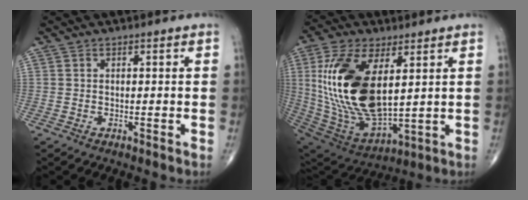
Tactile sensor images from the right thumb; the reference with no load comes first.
{"total": 23.2, "force": [4.9, 11.4, 19.6], "torque": [-0.392, -0.030, 0.103]}